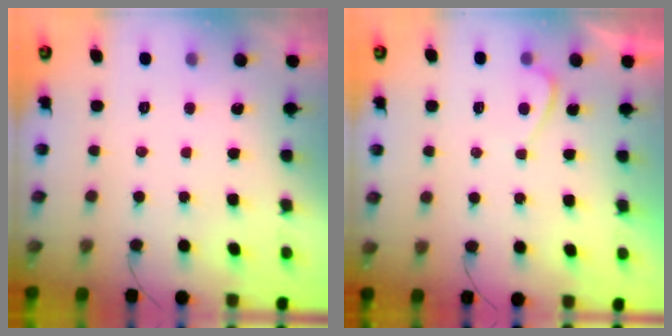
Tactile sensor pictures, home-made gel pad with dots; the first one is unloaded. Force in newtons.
{"total": 0.6, "press": 0.3, "slide": 0.5}